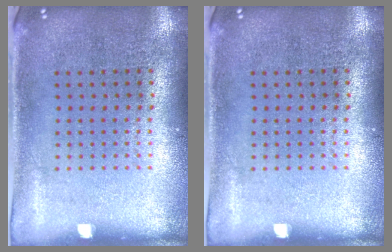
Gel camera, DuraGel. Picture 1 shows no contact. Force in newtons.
{"total": 0.0}